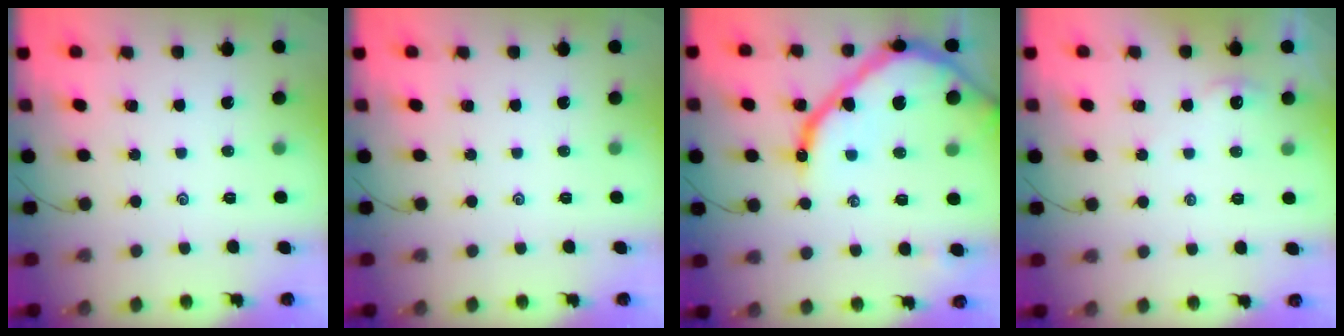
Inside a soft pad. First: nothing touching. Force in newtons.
{"total": 0.0}
{"total": 18.1, "press": 18.1, "slide": 1.5}
{"total": 2.6, "press": 2.6, "slide": 0.3}